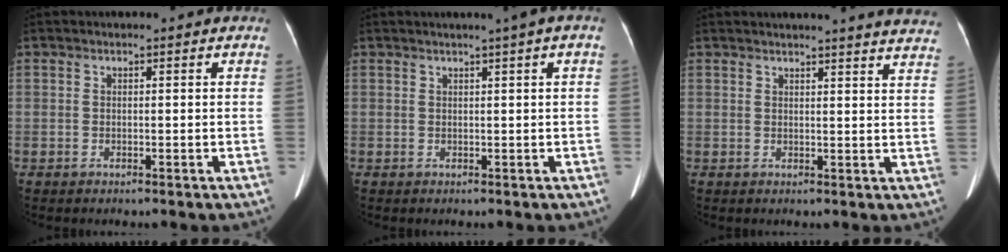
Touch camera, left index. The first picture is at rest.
{"total": 2.6, "force": [1.4, -0.5, 2.2], "torque": [-0.030, 0.009, 0.022]}
{"total": 18.4, "force": [17.5, 0.8, 5.7], "torque": [-0.067, -0.045, 0.188]}